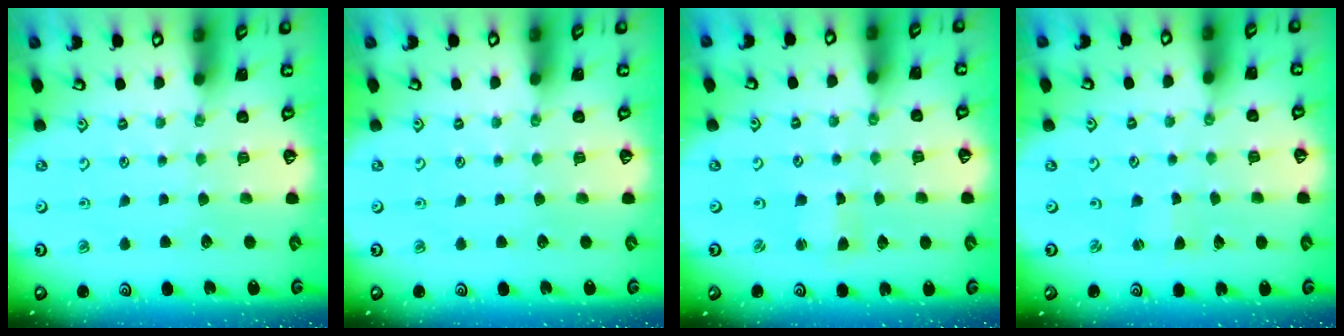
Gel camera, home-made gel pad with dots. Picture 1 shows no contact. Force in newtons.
{"total": 0.0}
{"total": 1.2, "press": 1.1, "slide": 0.3}
{"total": 0.0}